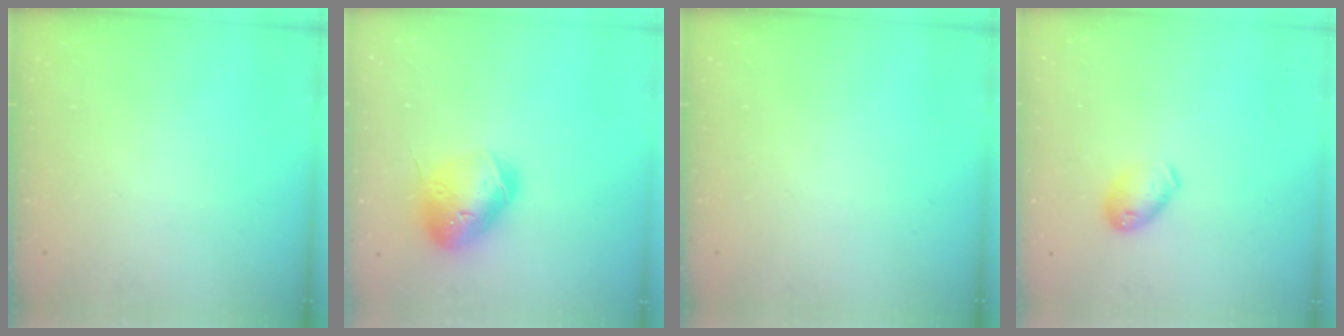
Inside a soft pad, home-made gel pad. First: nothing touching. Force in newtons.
{"total": 17.6, "press": 17.4, "slide": 2.6}
{"total": 0.0}
{"total": 8.0, "press": 7.9, "slide": 0.8}